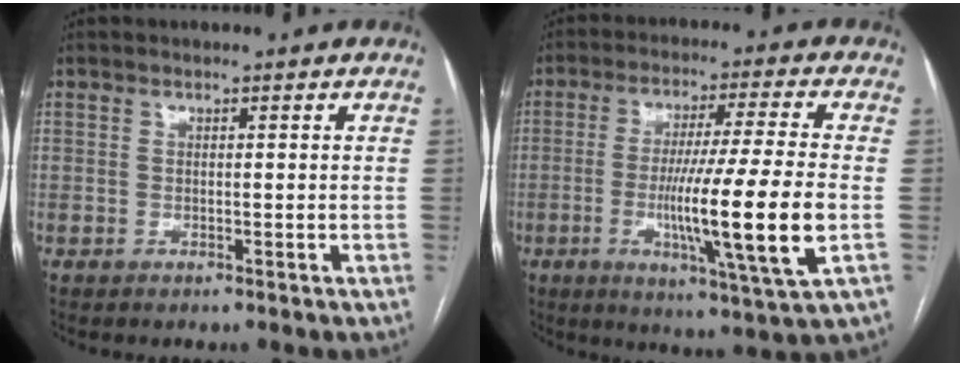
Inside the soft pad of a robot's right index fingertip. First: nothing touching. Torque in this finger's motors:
{"motor_torque": [2.14, 0.00, 1.05, 0.21]}